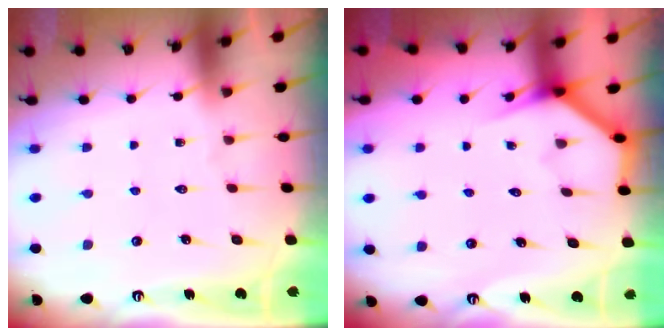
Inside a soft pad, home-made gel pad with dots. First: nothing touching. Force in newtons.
{"total": 3.8, "press": 3.8, "slide": 0.3}